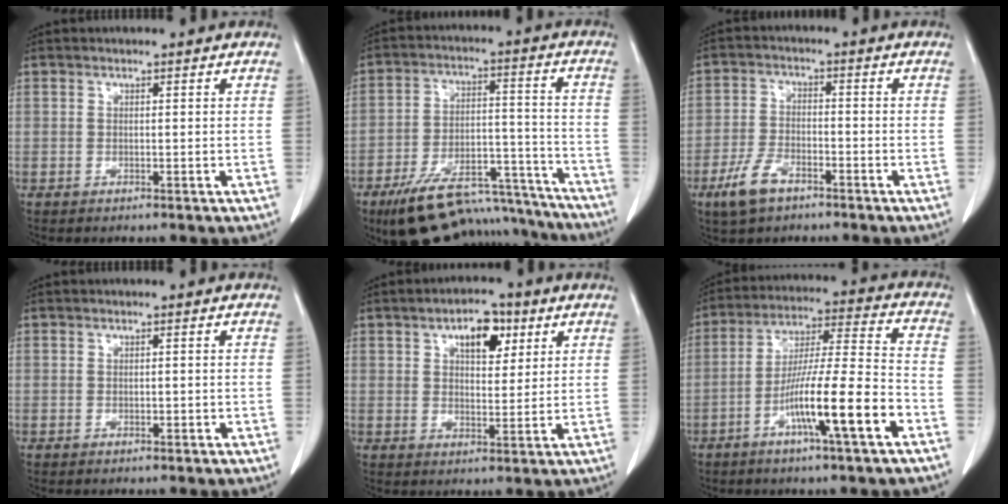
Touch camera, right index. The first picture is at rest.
{"total": 19.6, "force": [-17.3, 5.9, 6.9], "torque": [-0.096, 0.035, -0.256]}
{"total": 6.2, "force": [-3.9, 3.0, 3.9], "torque": [-0.086, -0.002, -0.070]}
{"total": 0.6, "force": [-0.1, 0.4, 0.5], "torque": [-0.007, 0.000, 0.000]}
{"total": 7.6, "force": [3.6, 4.1, 5.3], "torque": [-0.074, 0.015, 0.055]}
{"total": 14.3, "force": [-6.1, 0.1, 12.9], "torque": [-0.229, -0.003, -0.108]}